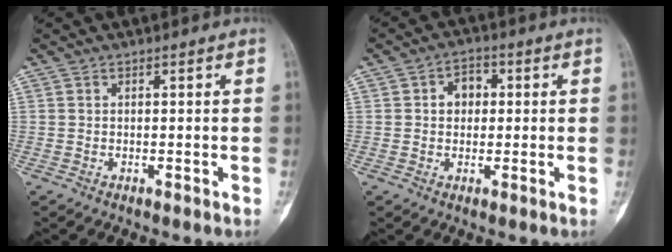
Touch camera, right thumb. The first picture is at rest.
{"total": 4.5, "force": [0.6, 3.6, 2.6], "torque": [-0.018, 0.011, 0.003]}